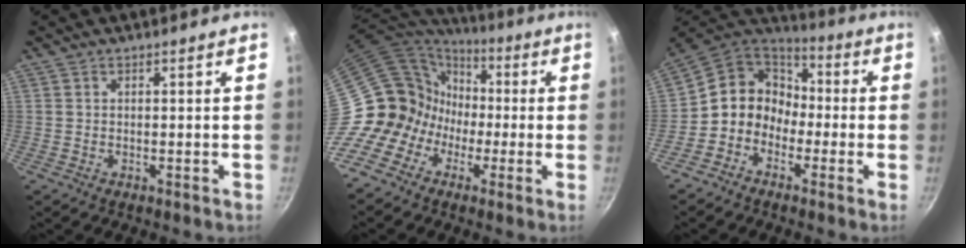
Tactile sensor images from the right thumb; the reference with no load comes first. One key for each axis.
{"total": 13.8, "fx": -2.1, "fy": 12.2, "fz": 6.1, "tx": -0.061, "ty": 0.060, "tz": -0.049}
{"total": 11.4, "fx": -2.5, "fy": 10.0, "fz": 4.9, "tx": -0.043, "ty": 0.051, "tz": -0.071}